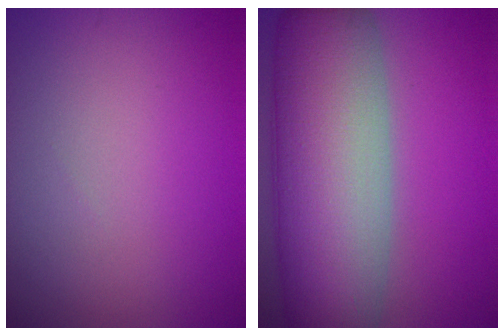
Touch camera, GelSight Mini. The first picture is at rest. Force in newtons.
{"total": 14.1, "press": 14.1, "slide": 0.4}